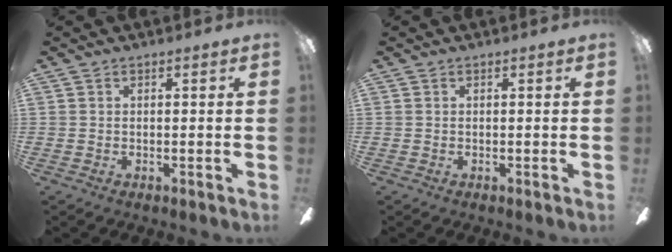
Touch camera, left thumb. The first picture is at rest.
{"total": 0.0}